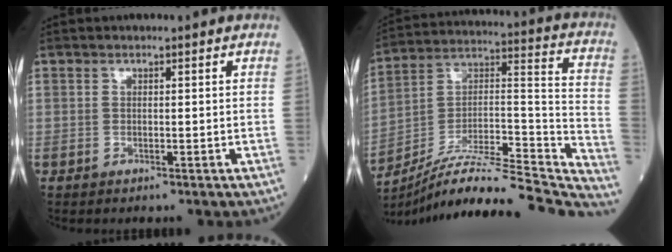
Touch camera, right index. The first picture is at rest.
{"total": 29.3, "force": [-26.5, 1.8, 12.3], "torque": [-0.138, 0.007, -0.400]}